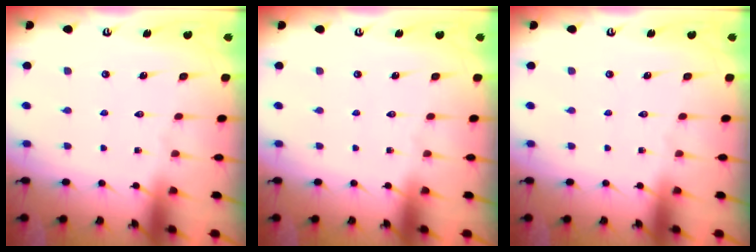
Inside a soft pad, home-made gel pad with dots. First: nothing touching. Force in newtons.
{"total": 0.0}
{"total": 0.0}